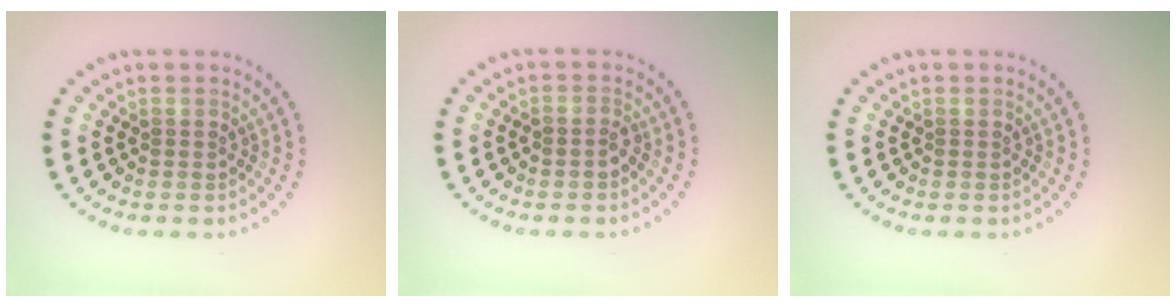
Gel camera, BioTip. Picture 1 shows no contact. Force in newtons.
{"total": 0.9, "press": 0.8, "slide": 0.3}
{"total": 0.0}